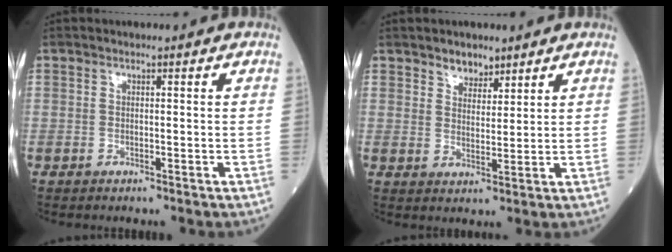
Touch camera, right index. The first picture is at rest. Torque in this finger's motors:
{"motor_torque": [0.44, 0.31, -0.01, 0.01]}